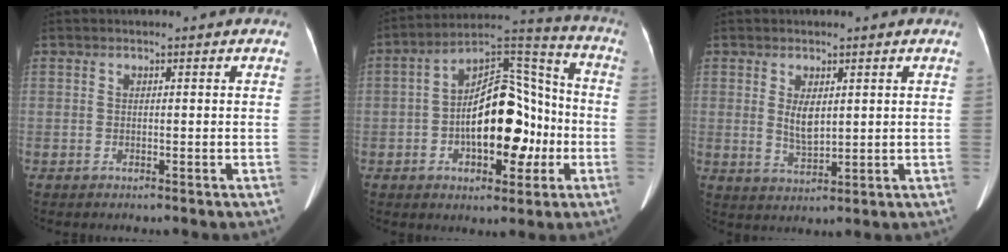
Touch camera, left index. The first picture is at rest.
{"total": 15.3, "force": [-3.2, 7.2, 13.1], "torque": [-0.221, 0.033, -0.047]}
{"total": 3.7, "force": [1.0, 1.4, 3.2], "torque": [-0.064, -0.006, 0.027]}